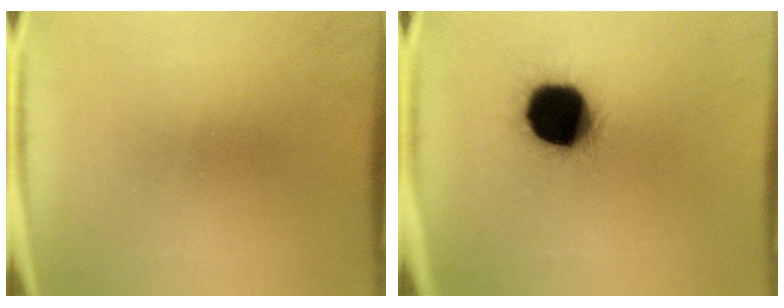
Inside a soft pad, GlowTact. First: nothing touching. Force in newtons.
{"total": 19.4}